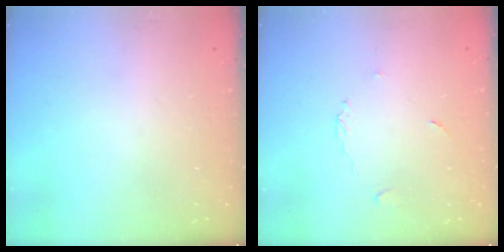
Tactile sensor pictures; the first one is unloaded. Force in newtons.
{"total": 2.7, "press": 2.7, "slide": 0.4}